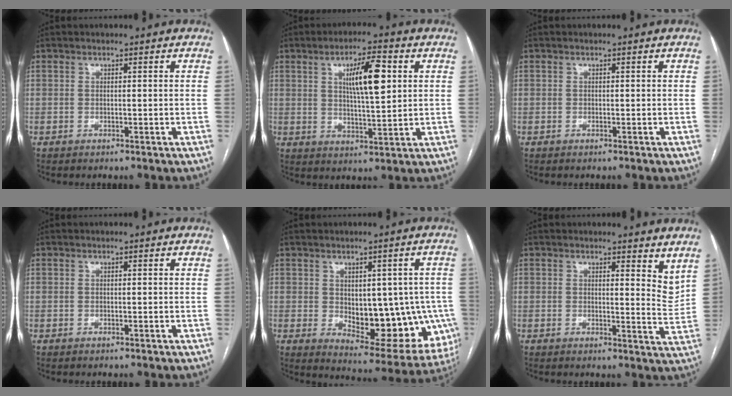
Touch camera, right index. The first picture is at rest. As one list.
[{"total": 9.1, "force": [2.7, 1.8, 8.5], "torque": [-0.142, 0.007, 0.048]}, {"total": 0.0}, {"total": 0.0}, {"total": 15.5, "force": [-1.7, 7.5, 13.4], "torque": [-0.148, 0.004, 0.002]}, {"total": 4.8, "force": [3.8, 1.3, 2.6], "torque": [-0.025, -0.028, 0.036]}]